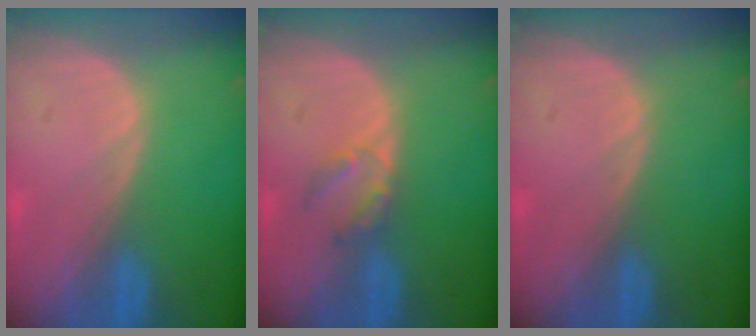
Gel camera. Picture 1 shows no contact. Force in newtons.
{"total": 2.8, "press": 2.8, "slide": 0.3}
{"total": 0.0}